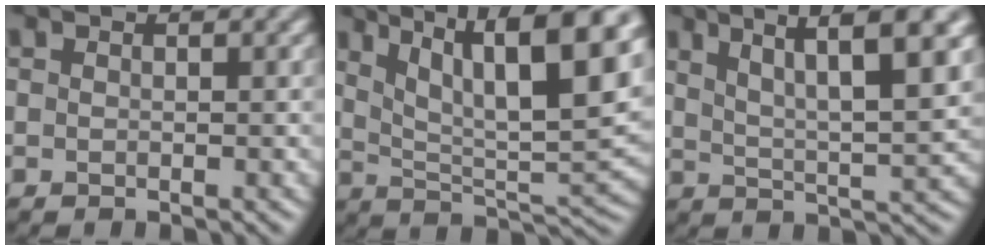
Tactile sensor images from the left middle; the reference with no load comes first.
{"total": 14.5, "force": [7.5, 4.9, 11.4], "torque": [-0.161, 0.018, 0.121]}
{"total": 7.7, "force": [4.9, 1.3, 5.9], "torque": [-0.095, 0.019, 0.090]}